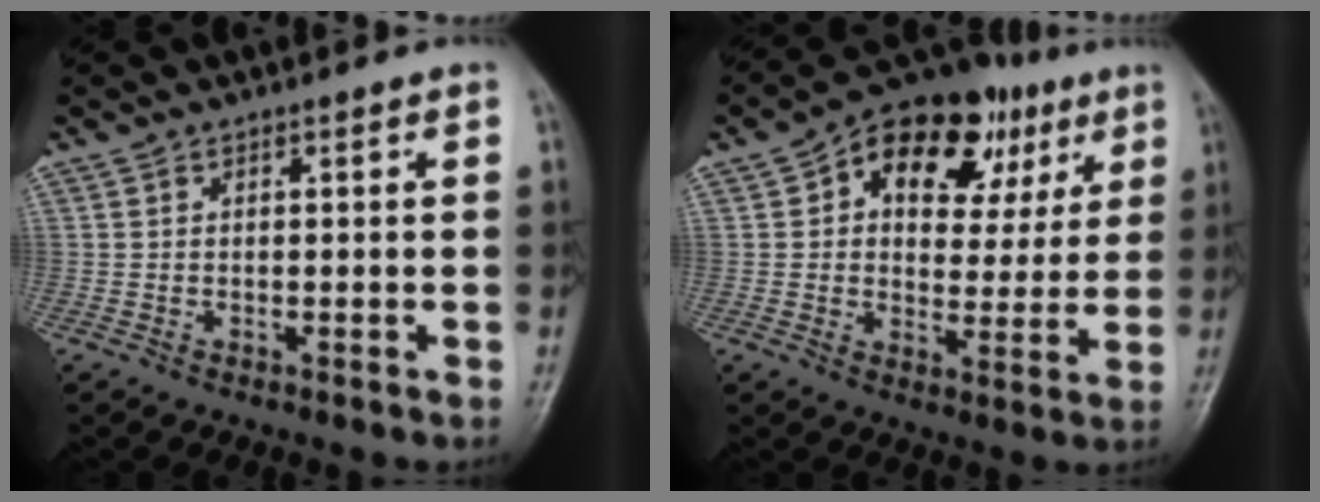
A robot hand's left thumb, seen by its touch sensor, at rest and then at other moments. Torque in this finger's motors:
{"motor_torque": [0.15, 0.16, 0.09, -0.17, 0.15]}